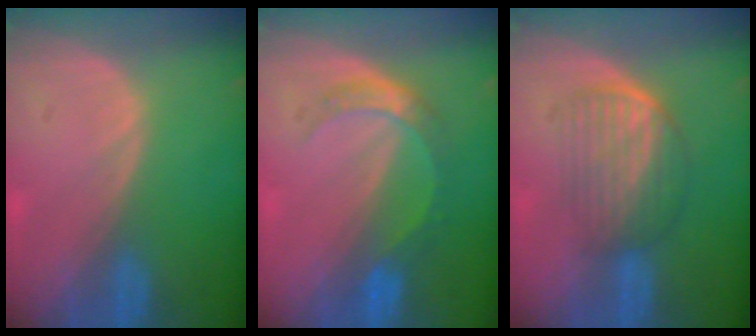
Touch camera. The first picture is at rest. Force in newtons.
{"total": 5.4, "press": 4.9, "slide": 2.2}
{"total": 7.0, "press": 5.9, "slide": 3.8}